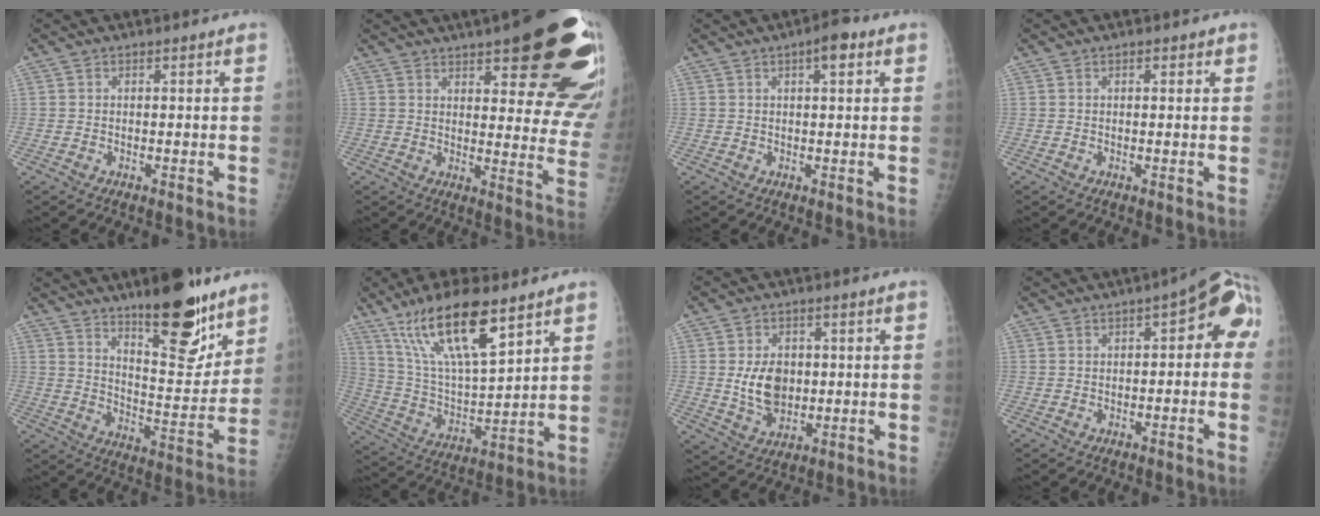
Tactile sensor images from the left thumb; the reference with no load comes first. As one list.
[{"total": 27.7, "force": [16.2, 8.0, 21.0], "torque": [-0.185, -0.049, 0.204]}, {"total": 3.8, "force": [1.7, 1.3, 3.2], "torque": [-0.038, 0.002, 0.018]}, {"total": 1.0, "force": [0.4, 0.6, 0.7], "torque": [-0.002, 0.001, 0.003]}, {"total": 18.2, "force": [12.4, 5.9, 12.0], "torque": [-0.125, -0.094, 0.196]}, {"total": 17.6, "force": [11.1, 4.9, 12.7], "torque": [-0.215, -0.046, 0.219]}, {"total": 8.1, "force": [0.3, 5.8, 5.6], "torque": [-0.072, -0.009, 0.014]}, {"total": 7.8, "force": [-0.1, 3.8, 6.8], "torque": [-0.051, 0.037, -0.015]}]